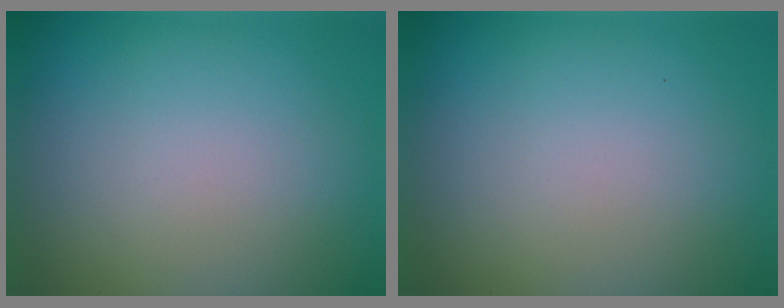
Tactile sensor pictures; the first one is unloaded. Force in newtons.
{"total": 0.0}